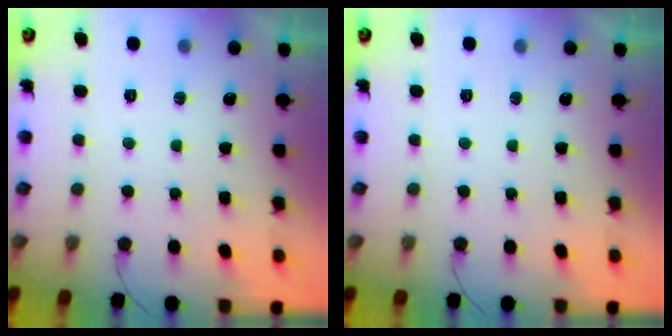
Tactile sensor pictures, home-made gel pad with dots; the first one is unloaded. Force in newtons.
{"total": 0.0}